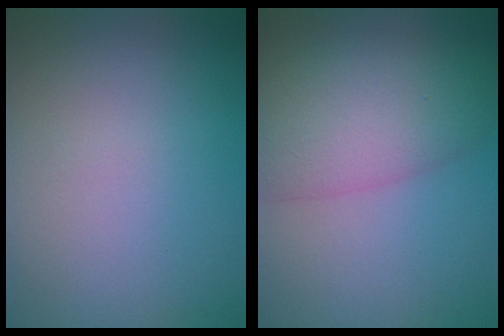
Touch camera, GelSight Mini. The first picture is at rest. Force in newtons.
{"total": 7.1, "press": 7.1, "slide": 0.4}